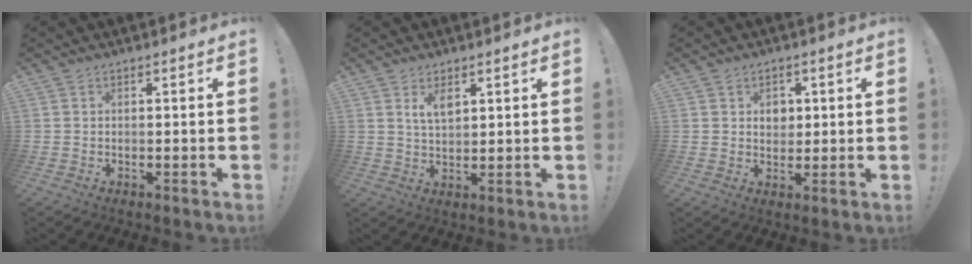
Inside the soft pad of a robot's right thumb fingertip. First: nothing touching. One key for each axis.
{"total": 5.0, "fx": 3.0, "fy": 2.7, "fz": 3.1, "tx": -0.047, "ty": -0.014, "tz": 0.050}
{"total": 4.2, "fx": 1.1, "fy": 3.8, "fz": 1.5, "tx": -0.011, "ty": -0.005, "tz": 0.016}